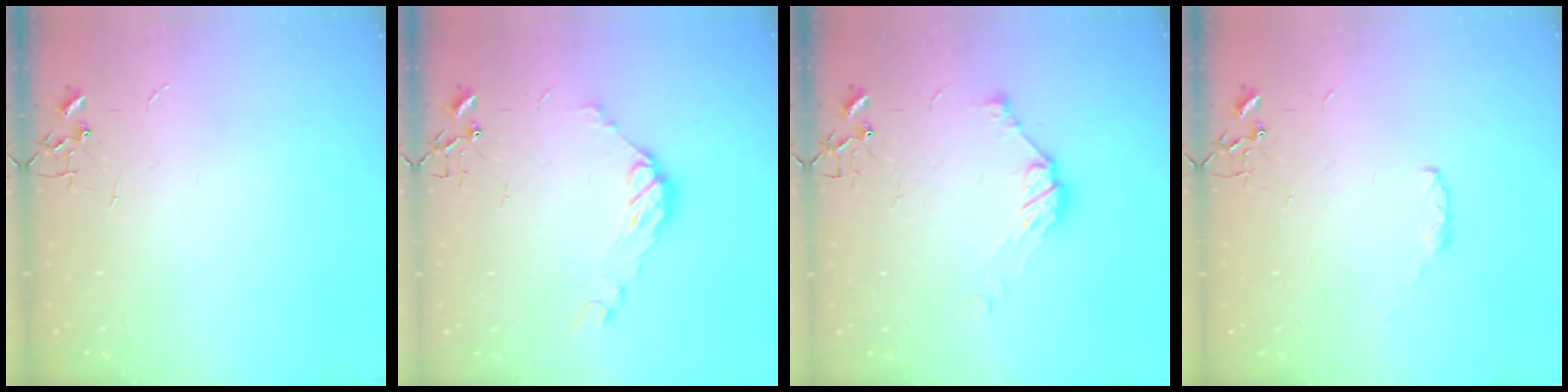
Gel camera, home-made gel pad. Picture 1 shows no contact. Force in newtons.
{"total": 9.6, "press": 9.6, "slide": 0.6}
{"total": 9.2, "press": 9.2, "slide": 0.5}
{"total": 3.5, "press": 3.5, "slide": 0.5}